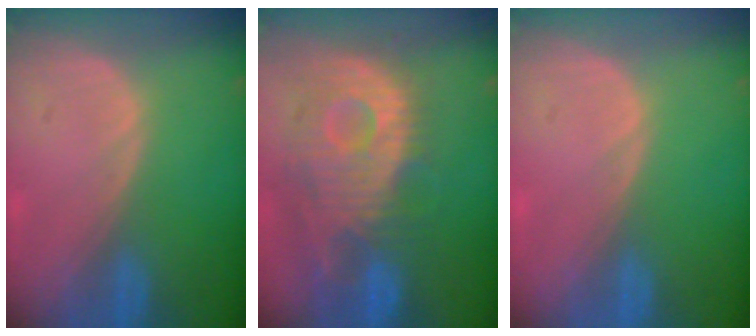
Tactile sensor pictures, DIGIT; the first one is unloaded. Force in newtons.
{"total": 12.2, "press": 10.8, "slide": 5.6}
{"total": 0.0}